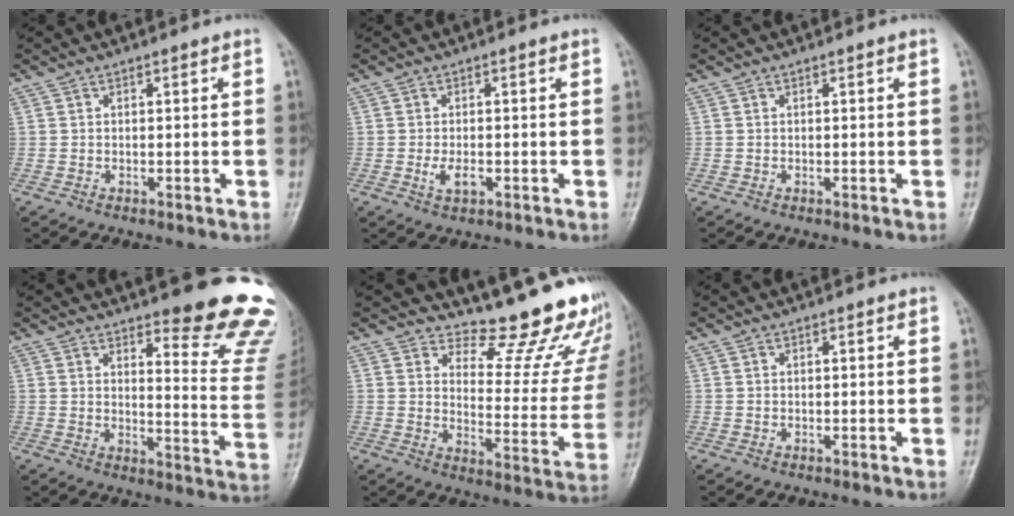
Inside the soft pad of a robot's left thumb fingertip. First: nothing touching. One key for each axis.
{"total": 2.9, "fx": -0.8, "fy": 1.5, "fz": 2.3, "tx": -0.044, "ty": -0.001, "tz": -0.013}
{"total": 0.0}
{"total": 17.3, "fx": 13.3, "fy": 3.7, "fz": 10.5, "tx": -0.090, "ty": -0.114, "tz": 0.159}
{"total": 18.1, "fx": 15.7, "fy": 5.4, "fz": 7.2, "tx": -0.040, "ty": -0.154, "tz": 0.186}
{"total": 0.0}